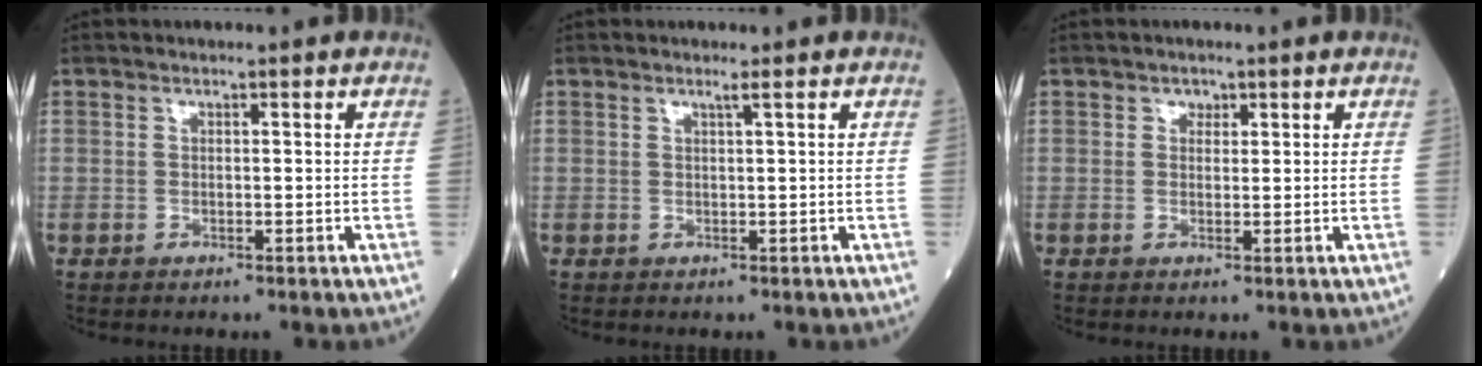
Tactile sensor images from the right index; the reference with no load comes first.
{"total": 0.7, "force": [0.4, -0.3, 0.5], "torque": [-0.017, -0.006, 0.011]}
{"total": 1.2, "force": [0.6, 0.9, 0.4], "torque": [0.000, -0.002, 0.007]}